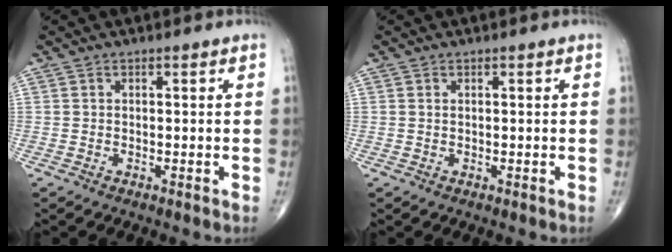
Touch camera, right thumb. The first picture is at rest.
{"total": 0.0}